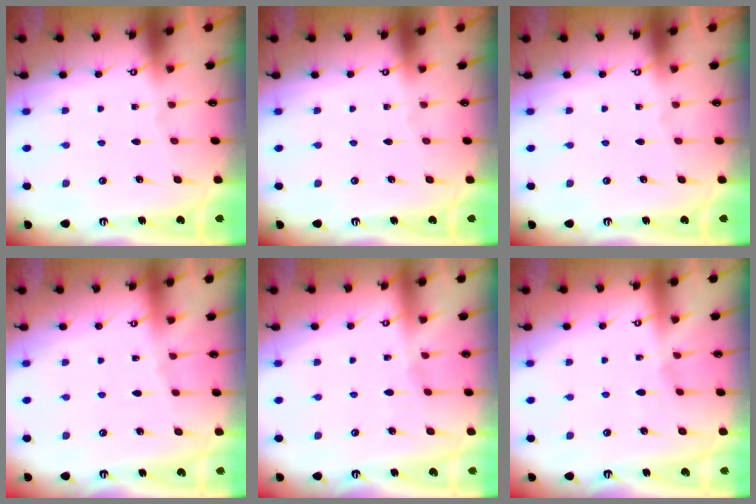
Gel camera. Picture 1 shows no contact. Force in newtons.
{"total": 0.0}
{"total": 0.0}
{"total": 2.4, "press": 2.4, "slide": 0.4}
{"total": 1.7, "press": 1.7, "slide": 0.4}
{"total": 2.5, "press": 2.4, "slide": 0.5}